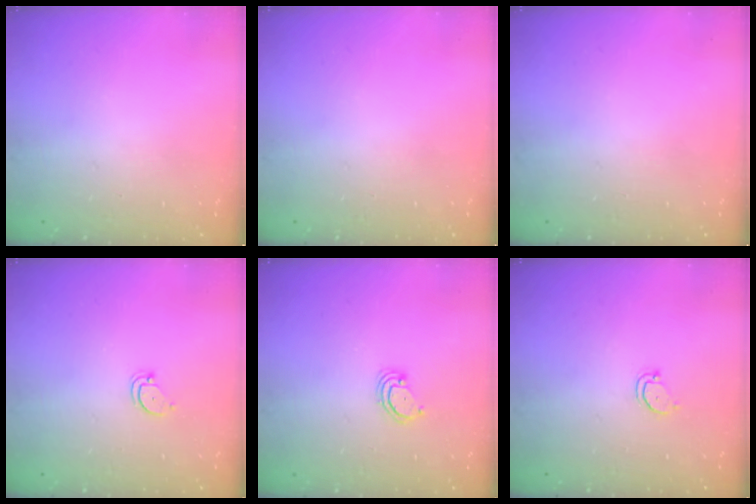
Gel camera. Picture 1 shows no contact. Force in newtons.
{"total": 0.0}
{"total": 0.0}
{"total": 2.6, "press": 2.6, "slide": 0.1}
{"total": 2.9, "press": 2.9, "slide": 0.2}
{"total": 2.5, "press": 2.5, "slide": 0.3}